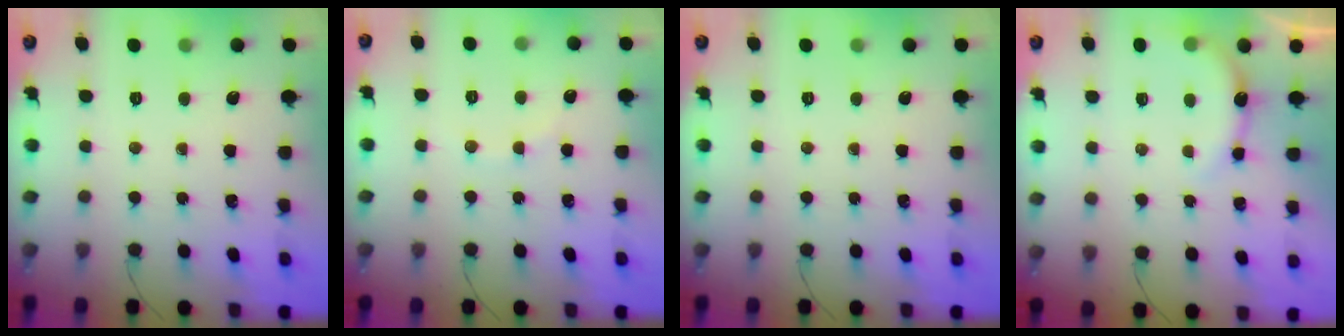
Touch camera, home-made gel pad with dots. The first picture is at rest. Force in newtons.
{"total": 3.4, "press": 3.2, "slide": 1.1}
{"total": 0.0}
{"total": 5.6, "press": 5.6, "slide": 0.6}